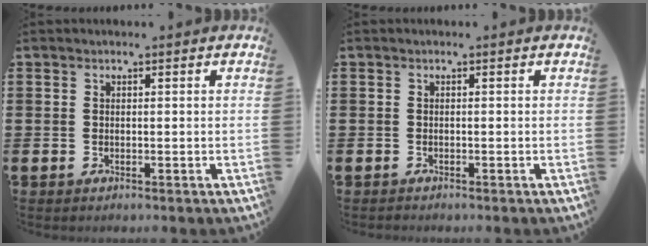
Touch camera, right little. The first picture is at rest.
{"total": 0.0}